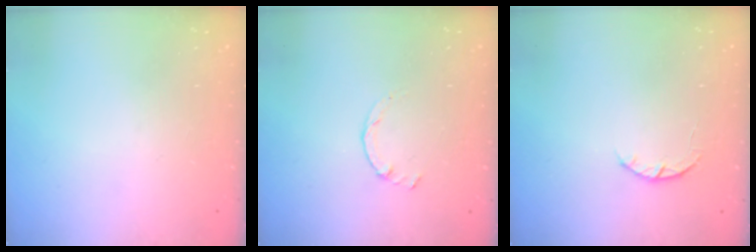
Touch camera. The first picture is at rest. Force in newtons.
{"total": 0.9, "press": 0.9, "slide": 0.3}
{"total": 3.7, "press": 3.7, "slide": 0.6}